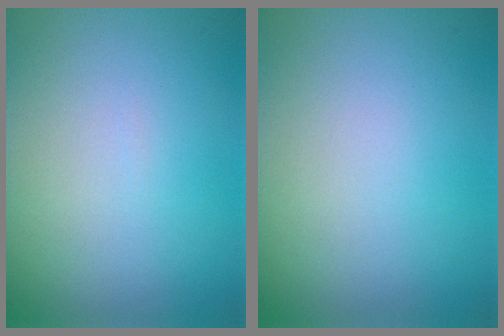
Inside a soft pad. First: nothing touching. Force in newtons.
{"total": 0.0}